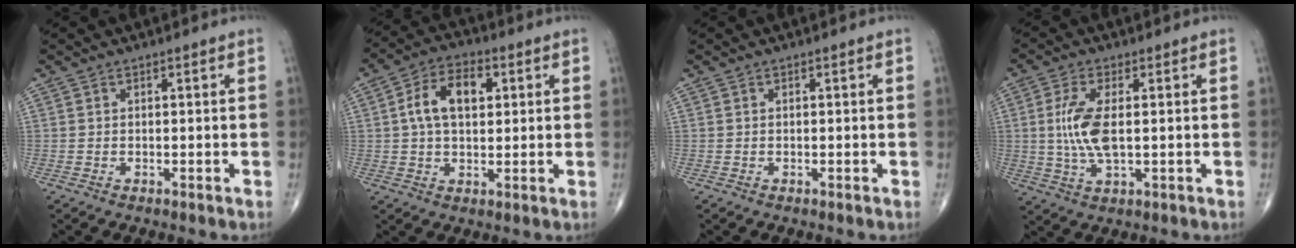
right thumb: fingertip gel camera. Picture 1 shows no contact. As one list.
[{"total": 9.7, "force": [2.1, 5.7, 7.5], "torque": [-0.122, 0.016, 0.031]}, {"total": 0.0}, {"total": 8.2, "force": [0.5, 3.2, 7.5], "torque": [-0.167, -0.006, 0.012]}]